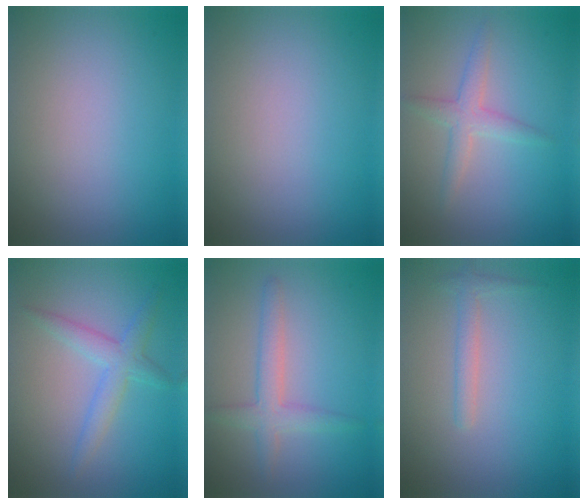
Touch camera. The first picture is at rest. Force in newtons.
{"total": 0.0}
{"total": 2.4, "press": 2.4, "slide": 0.0}
{"total": 2.8, "press": 2.8, "slide": 0.1}
{"total": 2.9, "press": 2.9, "slide": 0.2}
{"total": 1.4, "press": 1.4, "slide": 0.1}